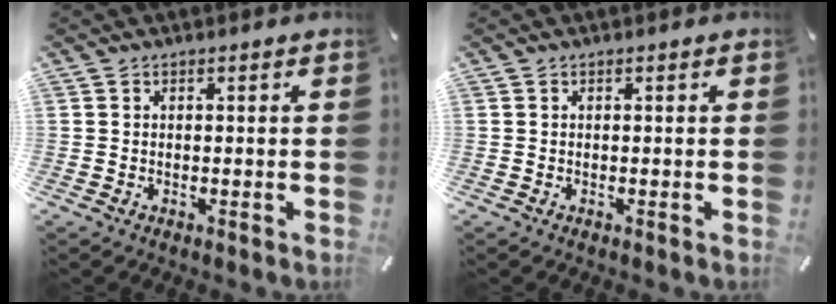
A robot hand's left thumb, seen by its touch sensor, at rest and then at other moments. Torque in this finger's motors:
{"motor_torque": [0.01, 0.01, 0.00, -0.01, 0.00]}